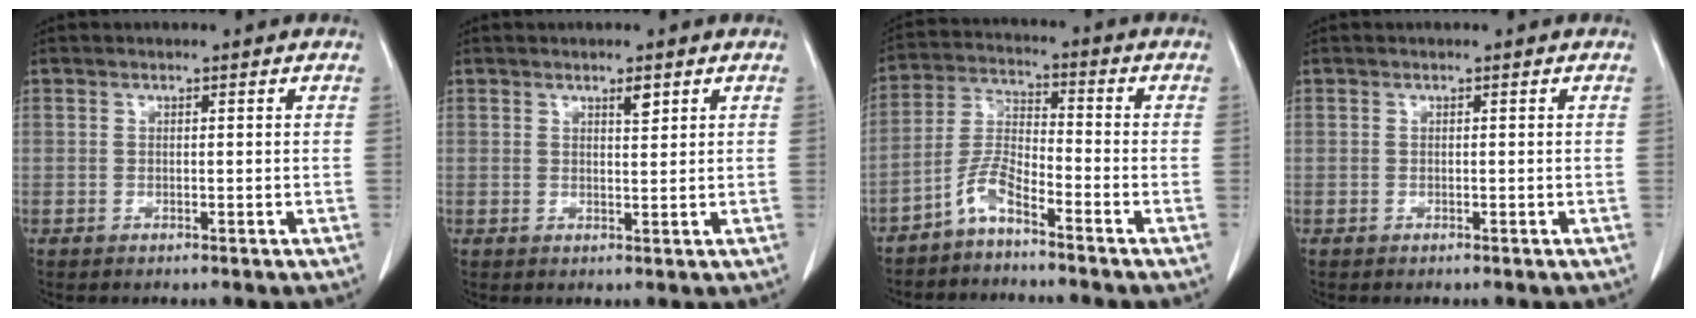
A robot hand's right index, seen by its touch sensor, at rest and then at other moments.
{"total": 1.7, "force": [1.1, 0.4, 1.3], "torque": [-0.022, -0.004, 0.019]}
{"total": 5.2, "force": [-4.0, 0.8, 3.3], "torque": [-0.077, -0.004, -0.084]}
{"total": 0.0}